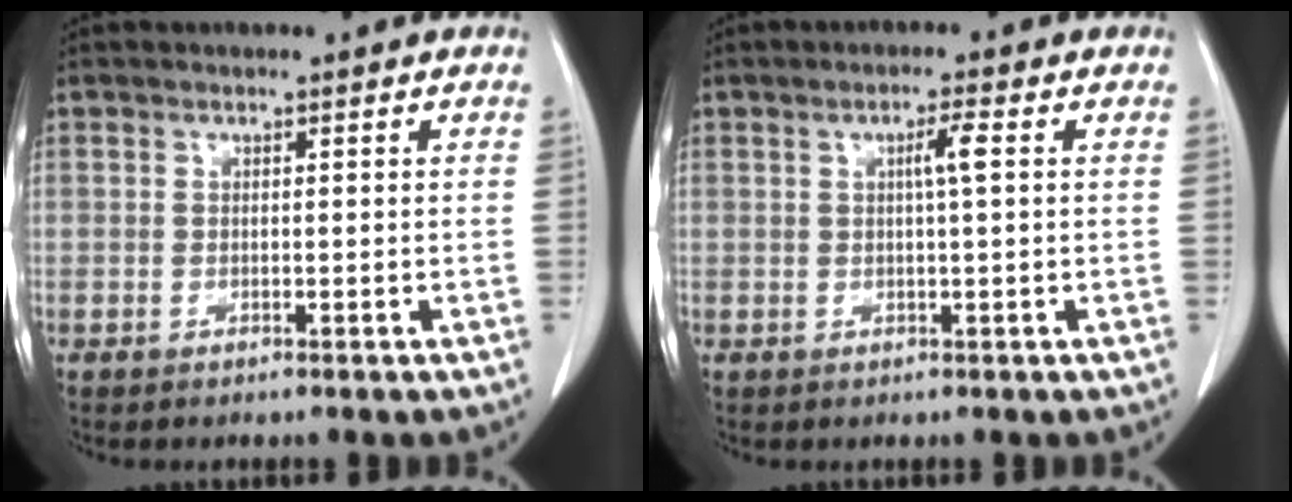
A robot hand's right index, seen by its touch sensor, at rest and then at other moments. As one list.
[{"total": 2.7, "force": [0.5, -0.2, 2.6], "torque": [-0.046, 0.001, 0.008]}]